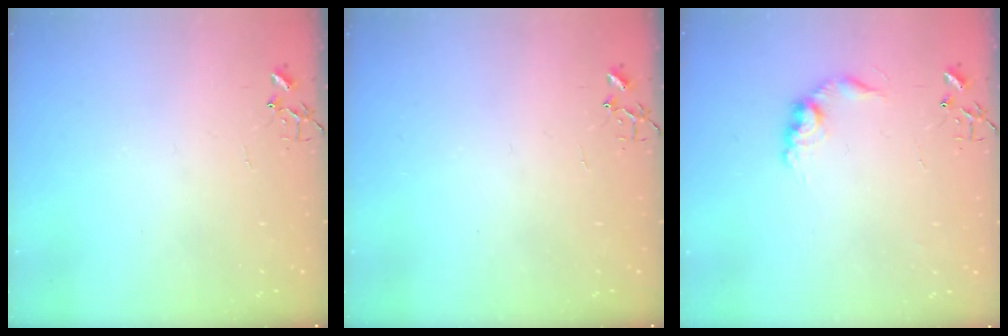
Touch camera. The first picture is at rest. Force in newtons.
{"total": 0.0}
{"total": 9.2, "press": 9.2, "slide": 0.5}